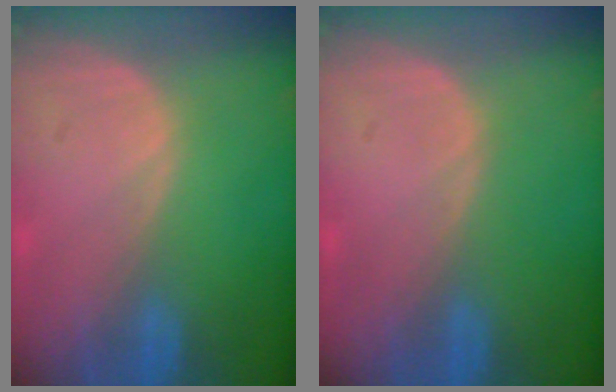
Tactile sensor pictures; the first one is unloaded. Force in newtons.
{"total": 0.0}